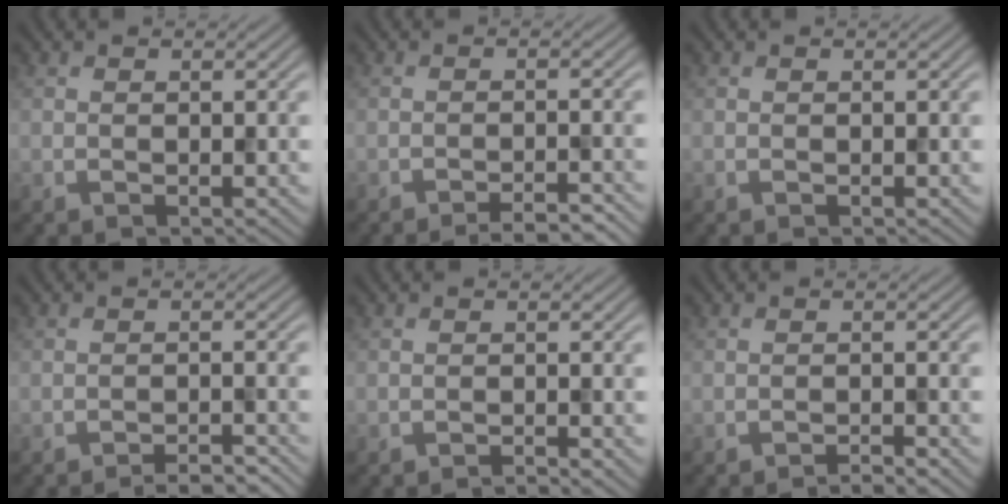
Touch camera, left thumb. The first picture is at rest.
{"total": 3.5, "force": [-2.9, 0.4, 2.0], "torque": [-0.030, 0.010, -0.047]}
{"total": 0.0}
{"total": 3.2, "force": [-2.8, 0.2, 1.5], "torque": [-0.021, 0.009, -0.046]}
{"total": 1.4, "force": [-1.2, 0.1, 0.9], "torque": [-0.008, 0.004, -0.024]}
{"total": 1.9, "force": [-1.6, 0.1, 1.1], "torque": [-0.010, 0.005, -0.033]}